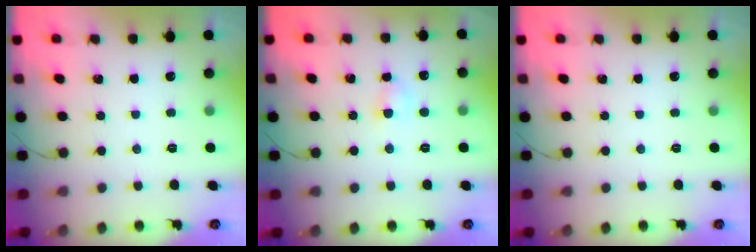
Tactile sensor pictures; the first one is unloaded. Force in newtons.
{"total": 3.6, "press": 3.4, "slide": 1.1}
{"total": 0.0}